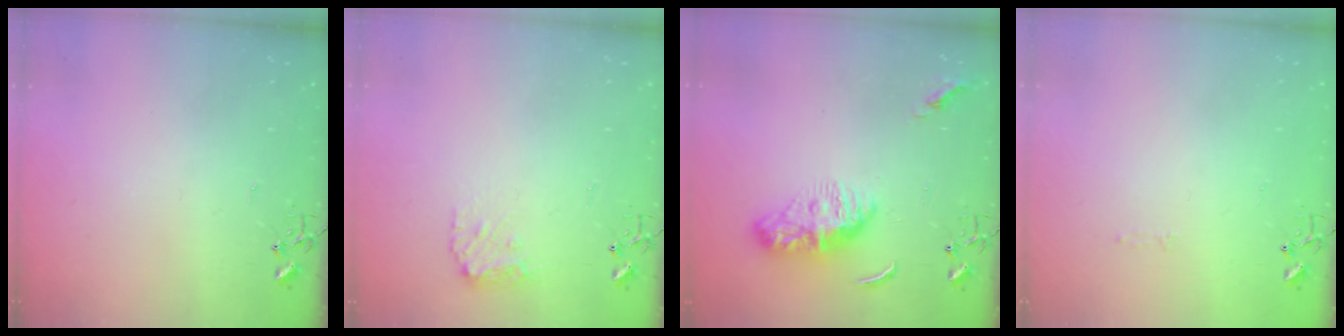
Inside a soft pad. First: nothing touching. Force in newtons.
{"total": 8.7, "press": 8.7, "slide": 0.5}
{"total": 10.0, "press": 10.0, "slide": 1.0}
{"total": 2.6, "press": 2.6, "slide": 0.3}